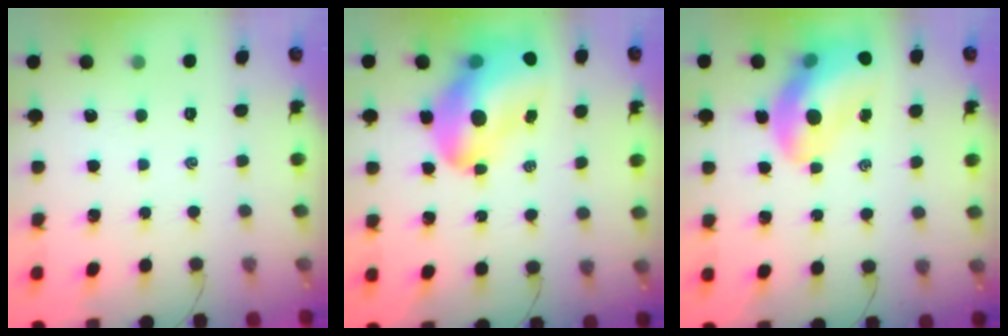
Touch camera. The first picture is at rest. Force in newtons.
{"total": 17.9, "press": 17.1, "slide": 5.2}
{"total": 14.6, "press": 14.0, "slide": 4.1}